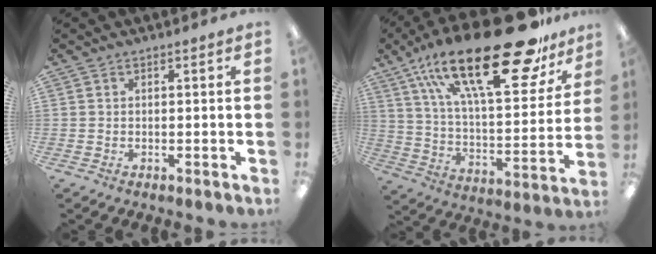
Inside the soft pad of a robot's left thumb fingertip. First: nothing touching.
{"total": 32.2, "force": [20.0, 10.9, 22.7], "torque": [-0.364, -0.113, 0.329]}